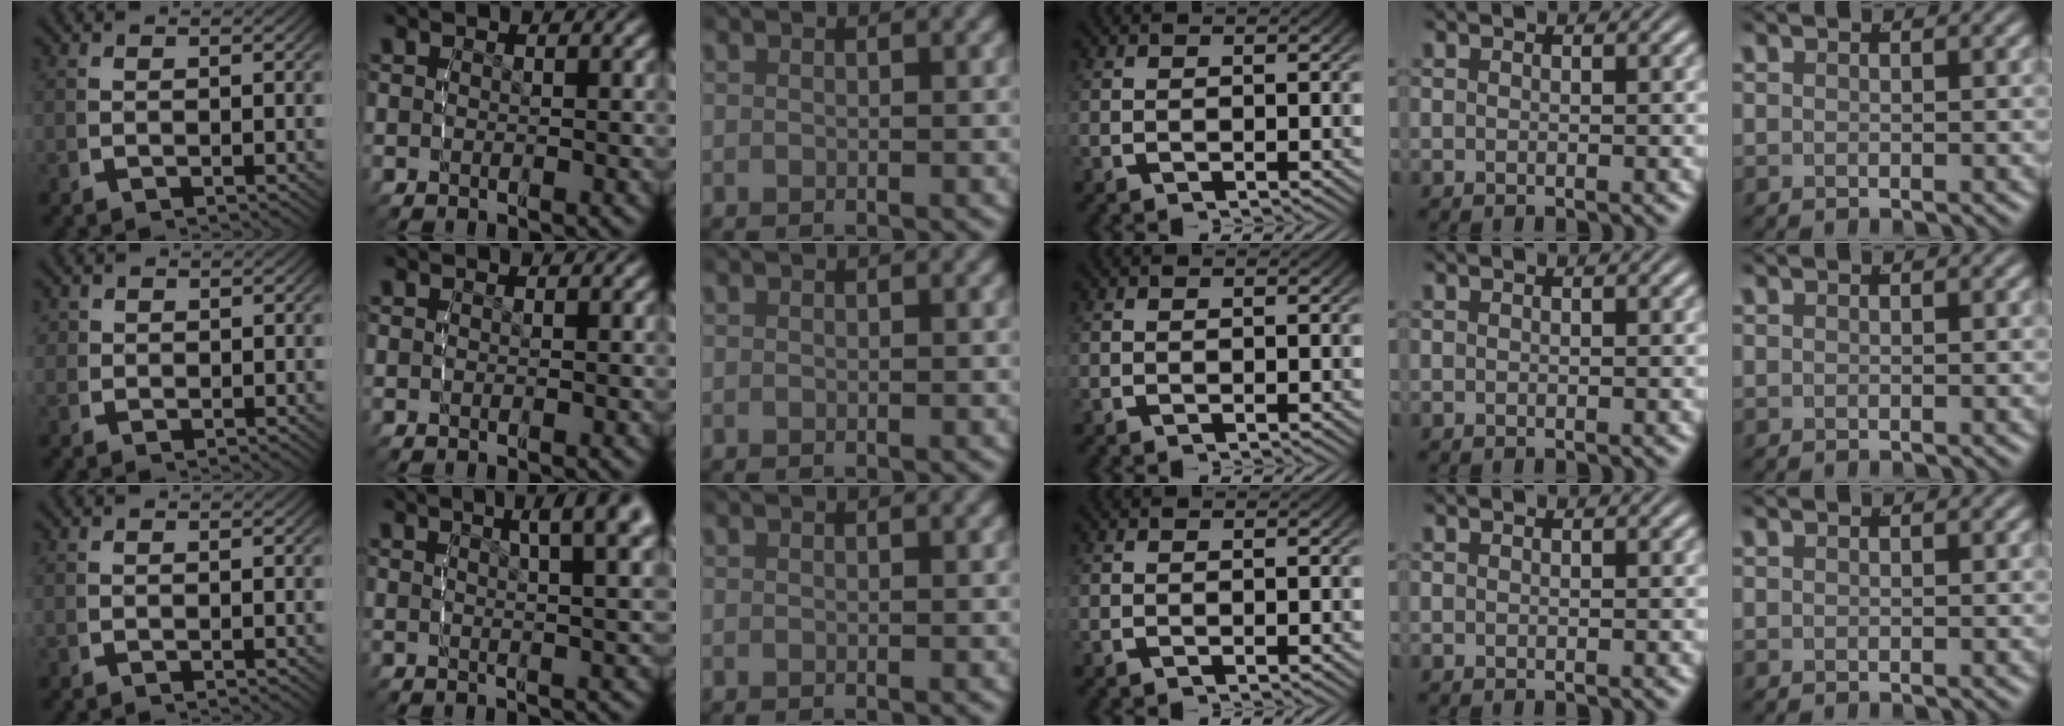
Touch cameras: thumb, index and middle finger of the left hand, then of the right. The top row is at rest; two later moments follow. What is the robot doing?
{"motion": "lift_and_place", "object": "condiment"}